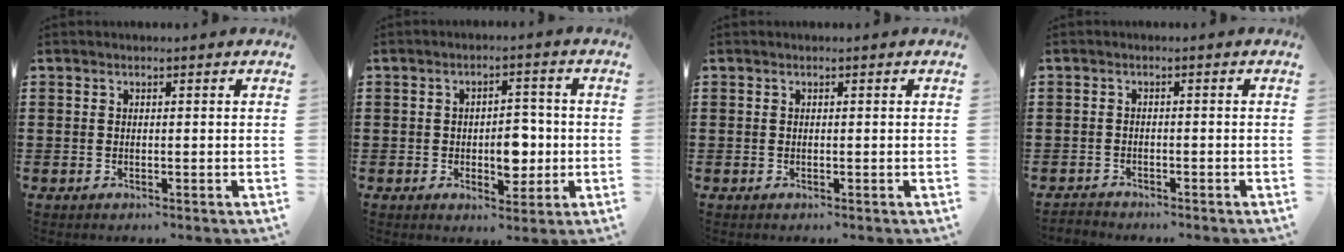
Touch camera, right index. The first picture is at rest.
{"total": 5.8, "force": [-1.0, 3.5, 4.5], "torque": [-0.060, -0.001, -0.023]}
{"total": 0.0}
{"total": 1.5, "force": [-1.5, 0.4, -0.2], "torque": [0.000, 0.004, -0.034]}